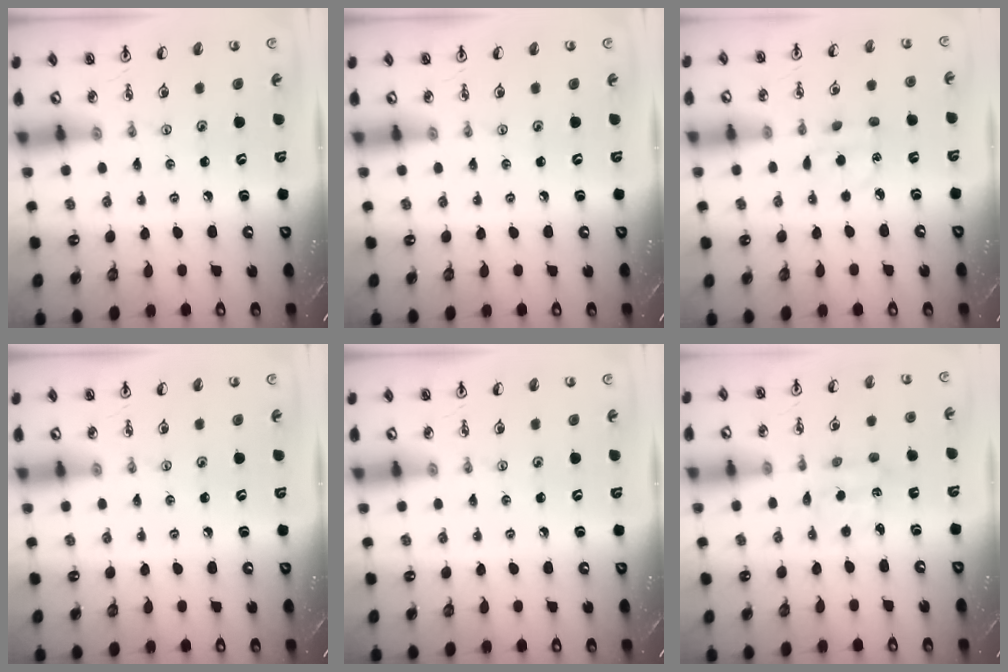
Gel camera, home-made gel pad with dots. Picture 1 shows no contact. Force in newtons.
{"total": 0.0}
{"total": 3.8, "press": 3.8, "slide": 0.5}
{"total": 0.0}
{"total": 0.0}
{"total": 2.8, "press": 2.7, "slide": 0.6}